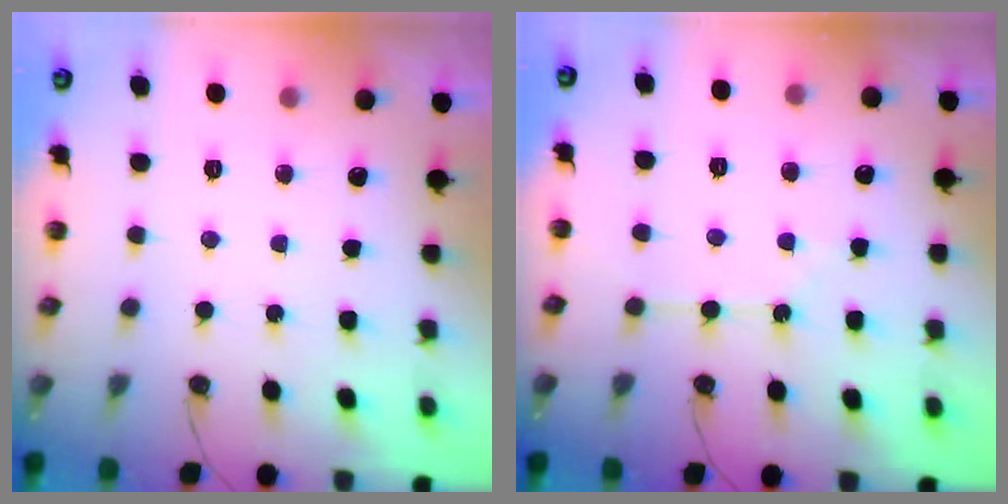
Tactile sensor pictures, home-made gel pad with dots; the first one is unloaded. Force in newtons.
{"total": 3.1, "press": 3.1, "slide": 0.3}